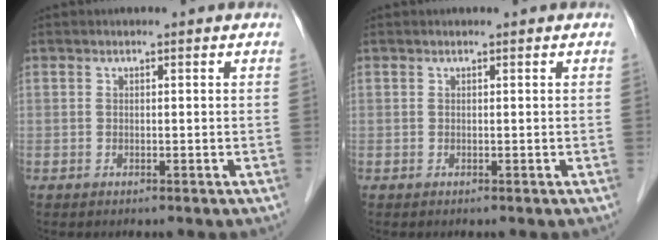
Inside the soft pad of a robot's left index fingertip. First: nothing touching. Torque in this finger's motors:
{"motor_torque": [0.00, 0.00, 0.00, 0.00]}